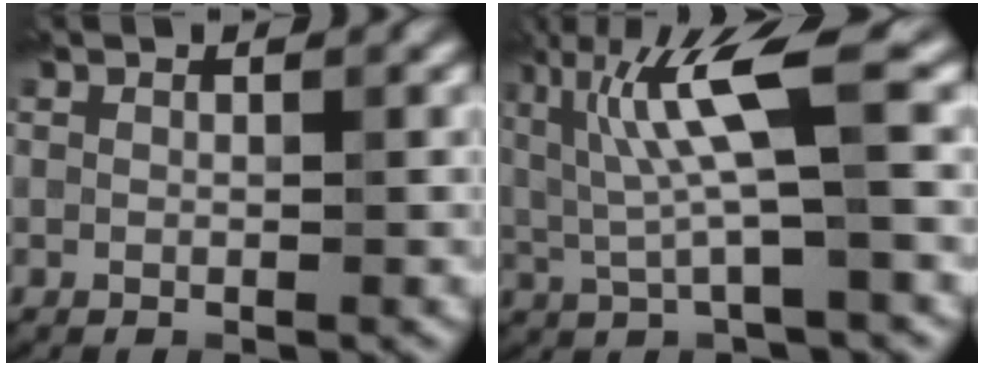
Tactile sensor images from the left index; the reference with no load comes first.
{"total": 5.4, "force": [0.7, 0.0, 5.3], "torque": [-0.137, -0.005, 0.047]}